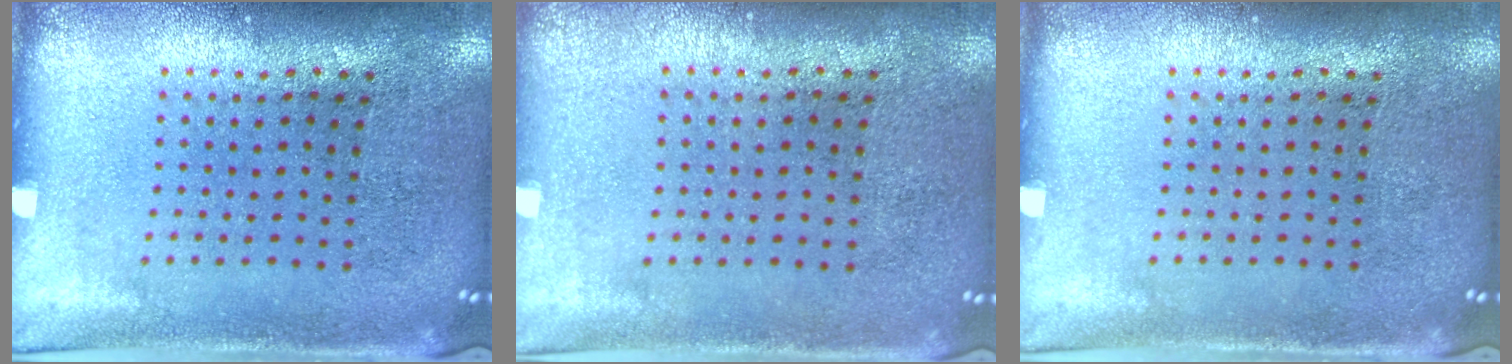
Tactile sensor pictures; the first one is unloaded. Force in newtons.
{"total": 0.0}
{"total": 0.0}